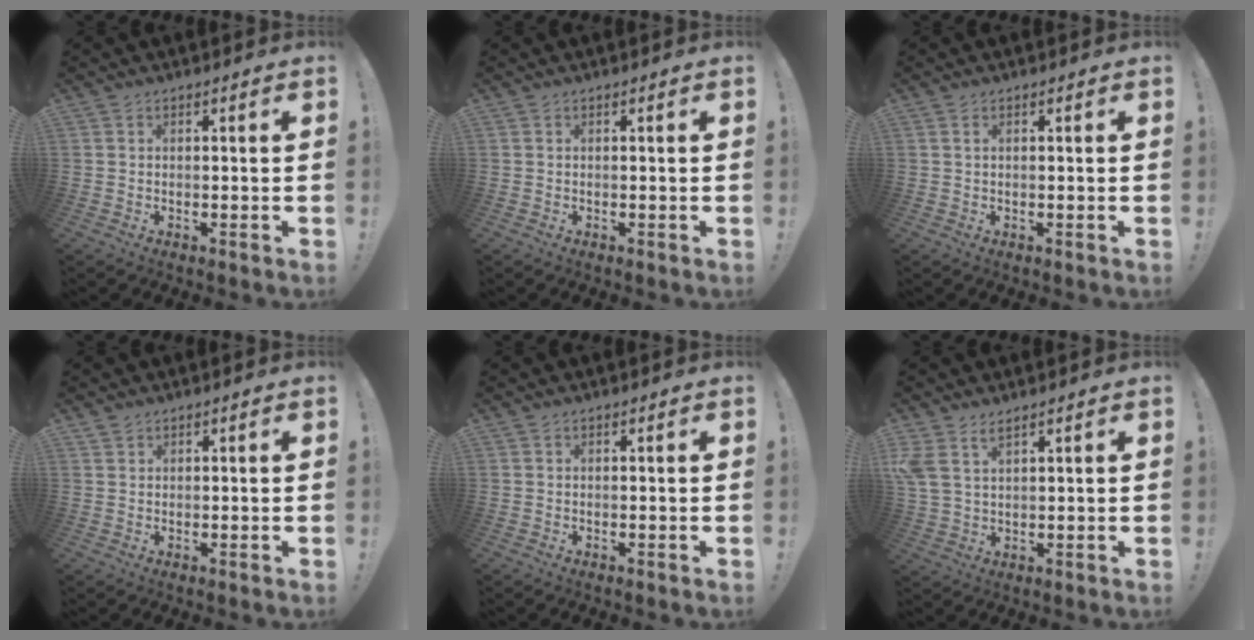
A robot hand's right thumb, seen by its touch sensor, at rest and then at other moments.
{"total": 0.0}
{"total": 0.9, "force": [0.5, 0.3, 0.8], "torque": [-0.021, 0.004, 0.009]}
{"total": 1.2, "force": [1.1, 0.6, 0.0], "torque": [0.004, -0.004, 0.020]}
{"total": 0.0}
{"total": 5.7, "force": [3.7, 2.7, 3.4], "torque": [-0.070, -0.010, 0.076]}